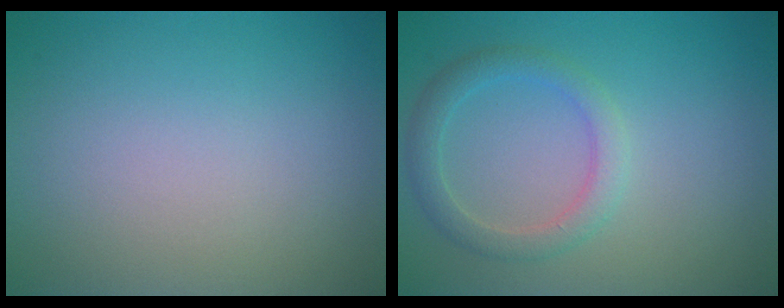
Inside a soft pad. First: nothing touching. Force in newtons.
{"total": 2.5, "press": 2.5, "slide": 0.1}